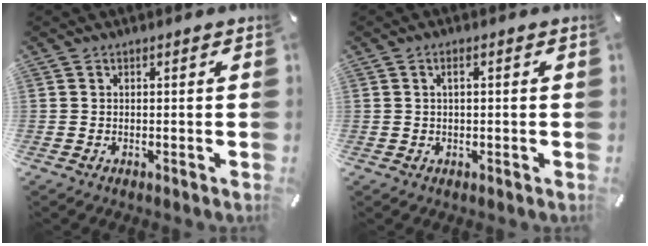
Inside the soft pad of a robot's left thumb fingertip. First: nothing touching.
{"total": 1.4, "force": [0.3, 0.5, 1.3], "torque": [-0.027, 0.002, 0.003]}